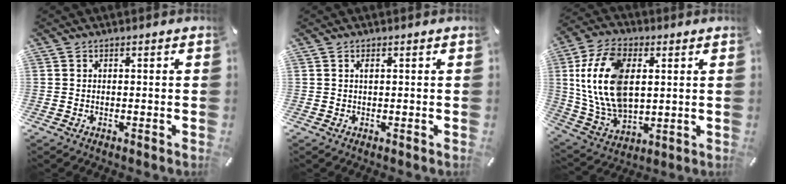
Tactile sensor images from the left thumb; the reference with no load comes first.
{"total": 1.0, "force": [0.3, 0.3, 0.9], "torque": [-0.019, 0.002, 0.004]}
{"total": 17.8, "force": [3.2, 11.3, 13.3], "torque": [-0.319, -0.002, 0.056]}